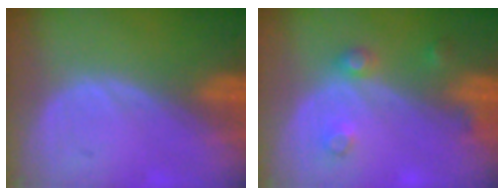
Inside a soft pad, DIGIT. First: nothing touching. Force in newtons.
{"total": 3.4, "press": 3.2, "slide": 0.9}